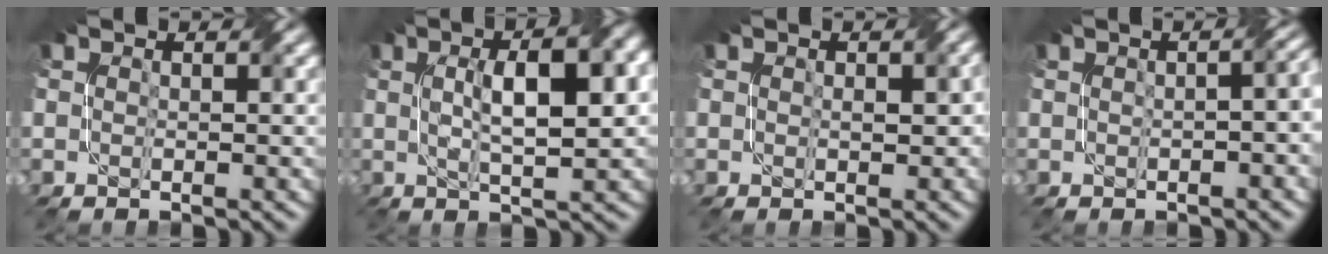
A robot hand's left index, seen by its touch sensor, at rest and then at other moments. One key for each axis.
{"total": 7.8, "fx": 1.7, "fy": 2.2, "fz": 7.3, "tx": -0.104, "ty": 0.020, "tz": 0.031}
{"total": 1.7, "fx": 0.1, "fy": 1.1, "fz": 1.3, "tx": -0.015, "ty": 0.001, "tz": 0.012}
{"total": 4.9, "fx": -0.2, "fy": 2.6, "fz": 4.2, "tx": -0.023, "ty": 0.011, "tz": -0.001}